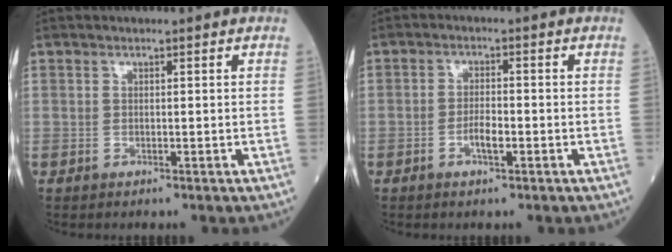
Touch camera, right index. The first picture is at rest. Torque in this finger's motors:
{"motor_torque": [-0.01, -0.10, 0.05, 0.01]}